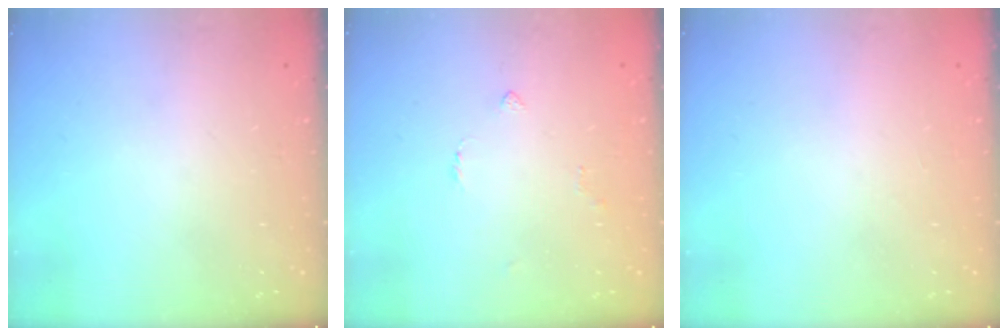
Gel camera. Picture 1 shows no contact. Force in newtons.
{"total": 2.3, "press": 2.2, "slide": 0.6}
{"total": 1.7, "press": 1.7, "slide": 0.1}